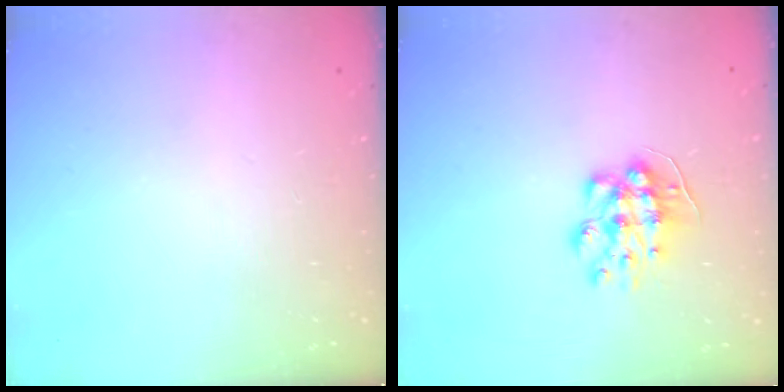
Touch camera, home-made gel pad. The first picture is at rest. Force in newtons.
{"total": 9.1, "press": 9.1, "slide": 0.3}